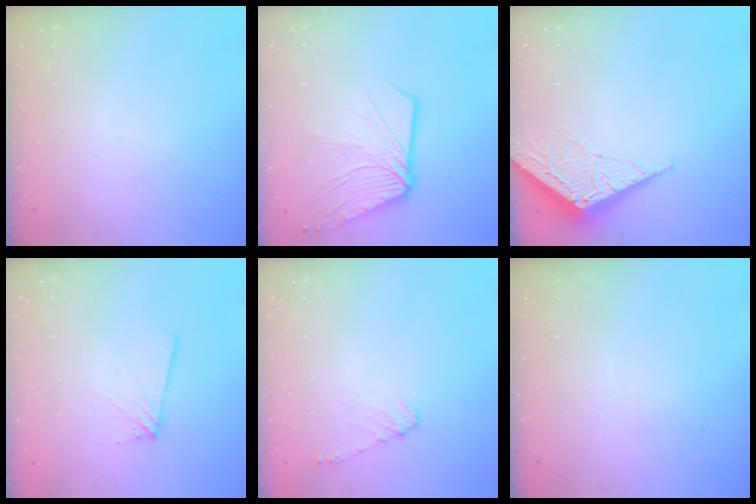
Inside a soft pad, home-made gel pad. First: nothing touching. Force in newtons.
{"total": 12.8, "press": 12.7, "slide": 1.4}
{"total": 4.5, "press": 4.5, "slide": 0.1}
{"total": 3.0, "press": 3.0, "slide": 0.3}
{"total": 4.7, "press": 4.6, "slide": 0.7}
{"total": 0.0}